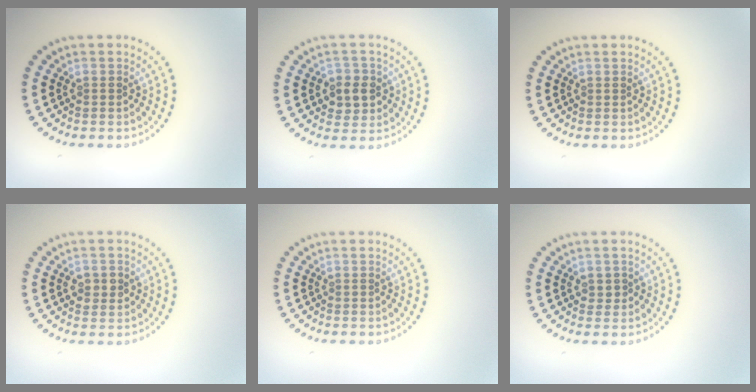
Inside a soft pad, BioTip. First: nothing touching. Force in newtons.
{"total": 2.7, "press": 2.6, "slide": 0.8}
{"total": 0.0}
{"total": 1.8, "press": 1.8, "slide": 0.1}
{"total": 0.0}
{"total": 0.6, "press": 0.5, "slide": 0.3}